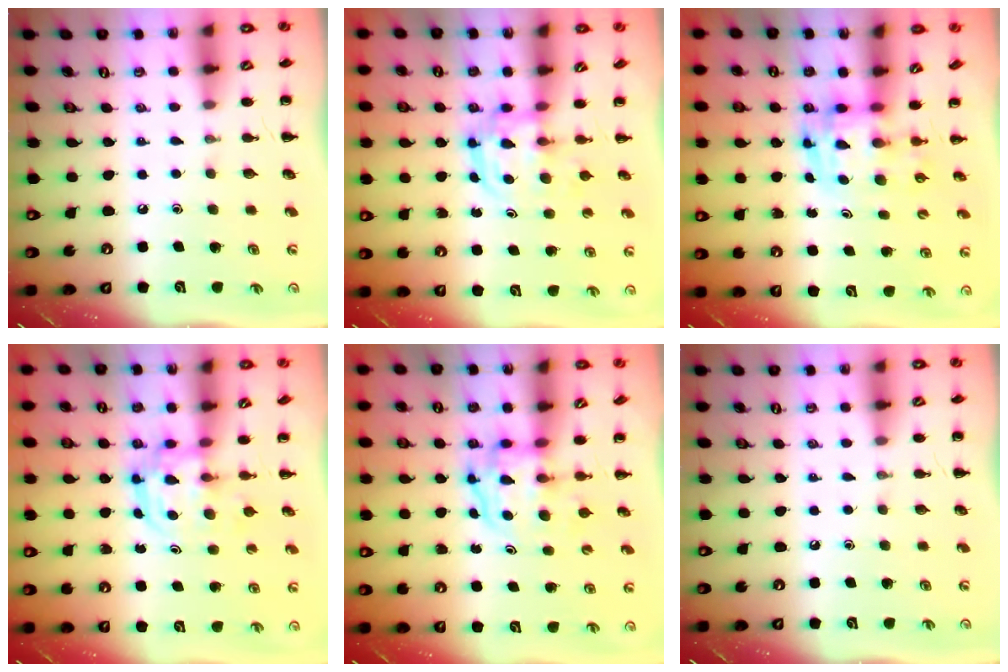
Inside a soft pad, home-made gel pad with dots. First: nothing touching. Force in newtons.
{"total": 3.1, "press": 3.1, "slide": 0.4}
{"total": 3.6, "press": 3.5, "slide": 0.6}
{"total": 3.1, "press": 3.1, "slide": 0.3}
{"total": 3.9, "press": 3.8, "slide": 0.6}
{"total": 0.0}